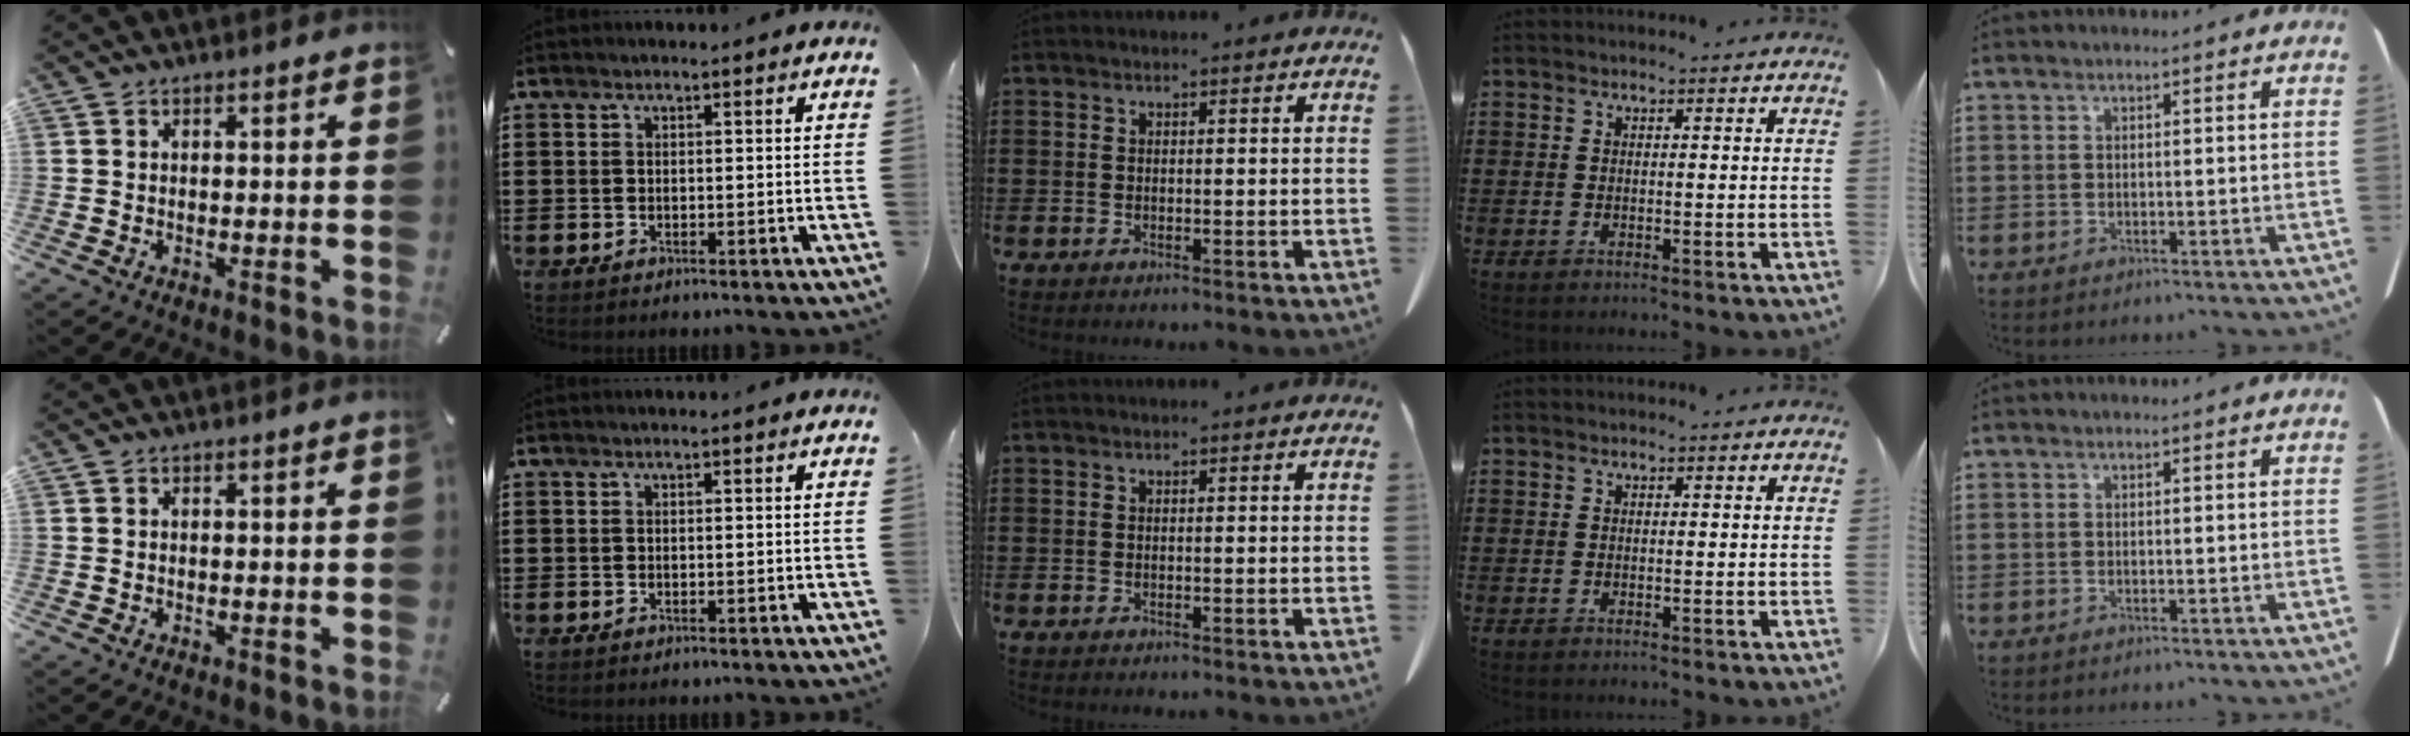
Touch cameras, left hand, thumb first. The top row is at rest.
{}